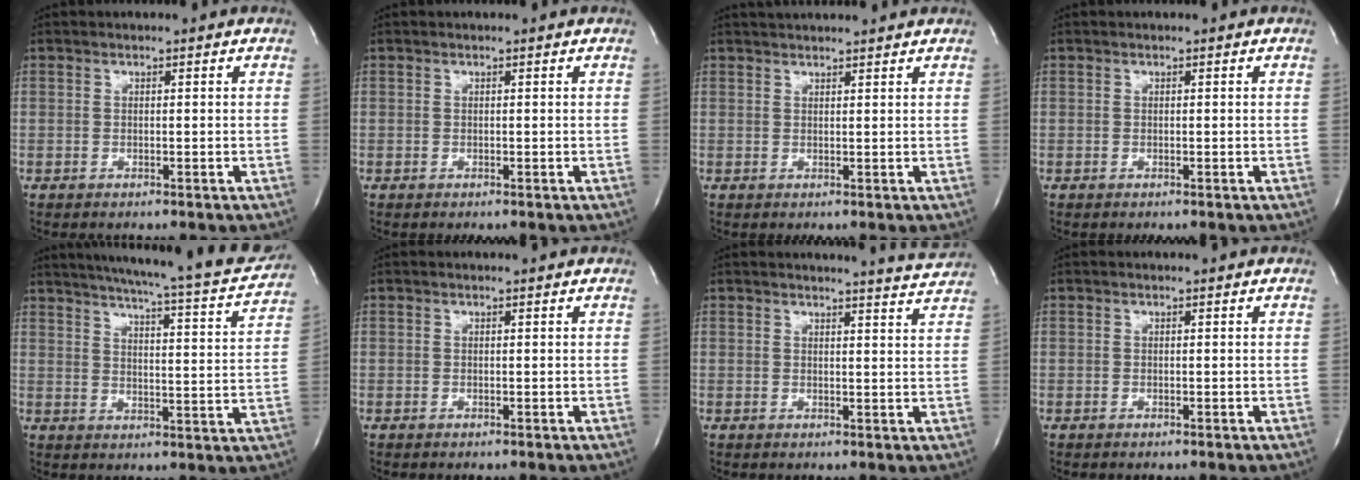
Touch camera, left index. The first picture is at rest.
{"total": 0.0}
{"total": 9.6, "force": [9.1, 0.6, 3.2], "torque": [-0.048, 0.025, 0.111]}
{"total": 0.0}
{"total": 22.6, "force": [20.2, 1.8, 9.8], "torque": [-0.153, -0.042, 0.249]}
{"total": 0.6, "force": [0.6, 0.0, 0.2], "torque": [-0.006, 0.002, 0.007]}
{"total": 5.0, "force": [4.9, -1.0, 0.1], "torque": [-0.013, -0.027, 0.049]}
{"total": 0.0}